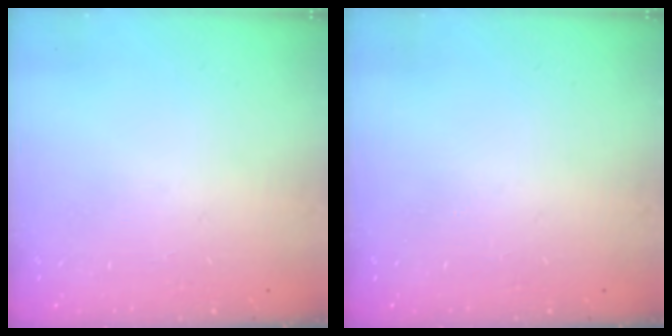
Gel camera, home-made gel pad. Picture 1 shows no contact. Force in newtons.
{"total": 0.0}